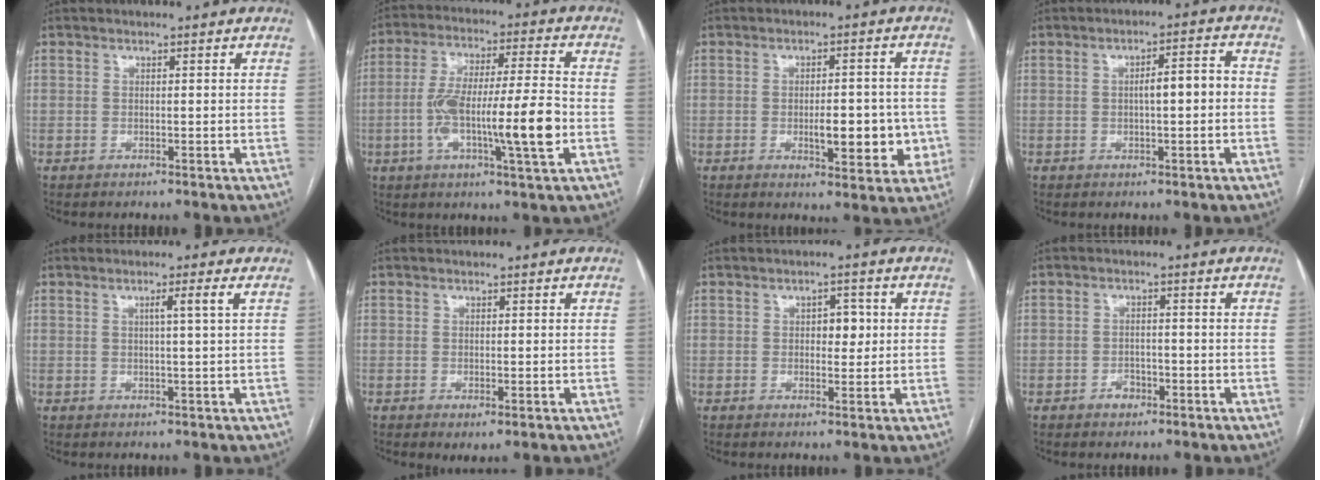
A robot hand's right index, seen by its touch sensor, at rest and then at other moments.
{"total": 14.5, "force": [-3.2, 1.2, 14.1], "torque": [-0.253, 0.009, -0.055]}
{"total": 8.2, "force": [-1.8, 3.1, 7.4], "torque": [-0.092, 0.008, -0.015]}
{"total": 4.8, "force": [-0.3, 1.0, 4.6], "torque": [-0.073, 0.019, -0.004]}
{"total": 2.5, "force": [0.8, -0.7, 2.3], "torque": [-0.039, 0.001, 0.015]}
{"total": 1.7, "force": [-0.7, 0.6, 1.5], "torque": [-0.020, -0.003, -0.006]}
{"total": 3.3, "force": [0.5, 1.9, 2.6], "torque": [-0.034, 0.008, 0.008]}
{"total": 2.4, "force": [-1.4, 1.7, 0.9], "torque": [-0.006, 0.008, -0.021]}